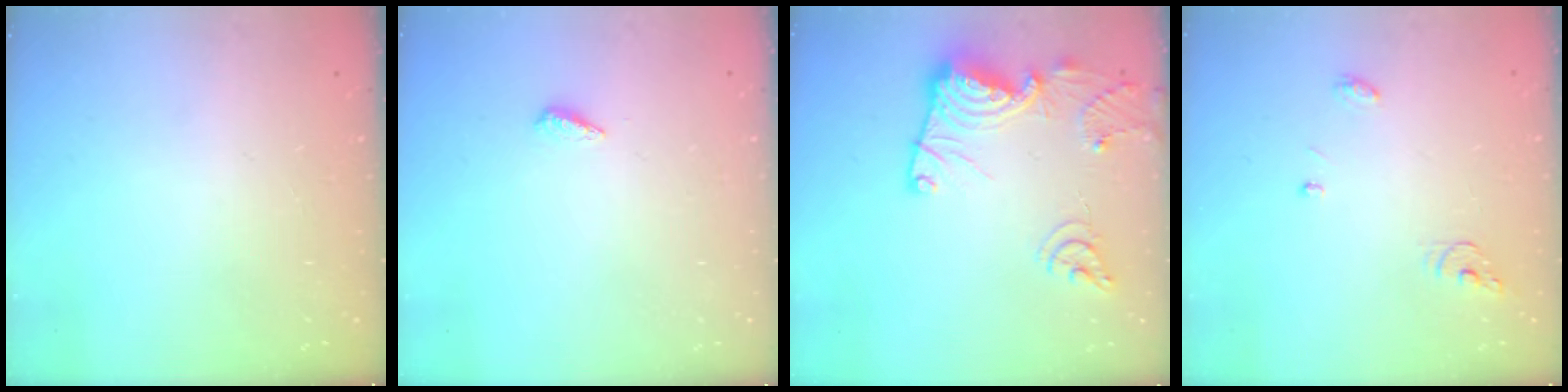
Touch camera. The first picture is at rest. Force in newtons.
{"total": 4.8, "press": 4.8, "slide": 0.4}
{"total": 16.7, "press": 16.7, "slide": 1.2}
{"total": 4.0, "press": 4.0, "slide": 0.4}